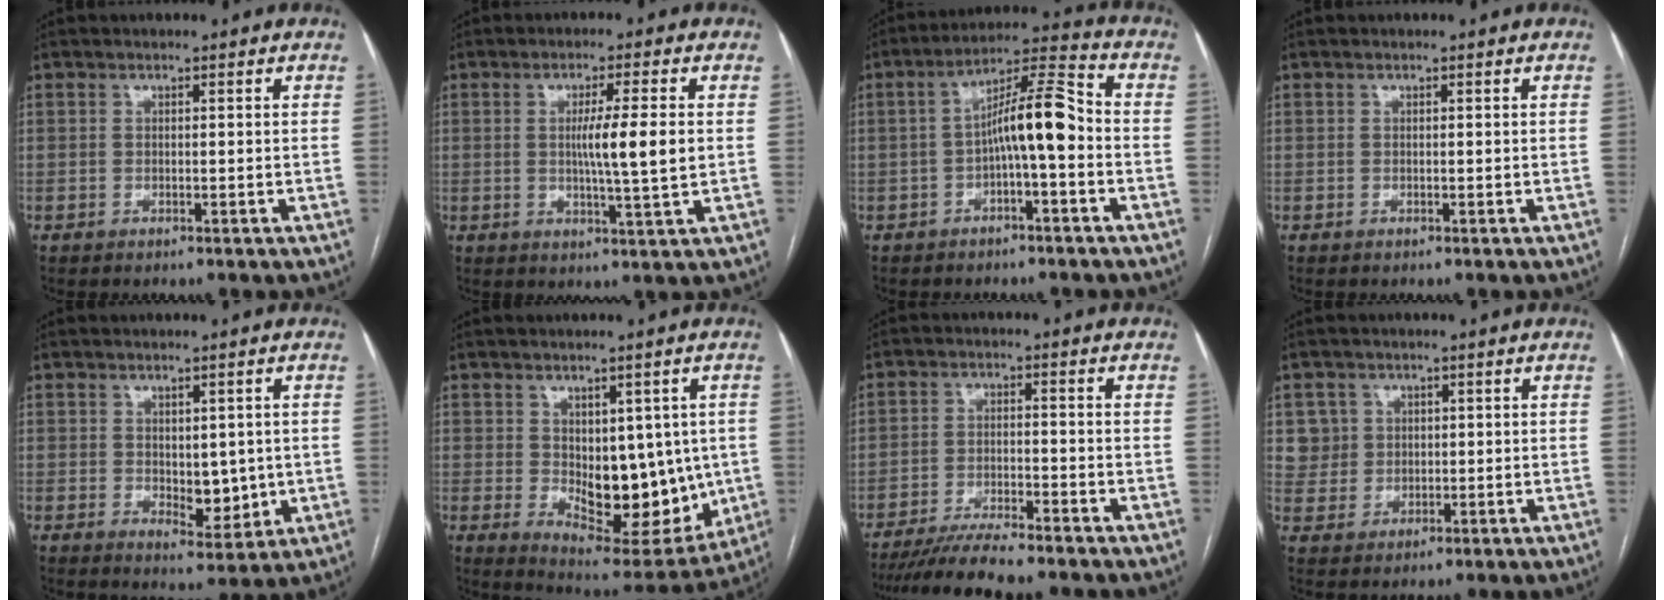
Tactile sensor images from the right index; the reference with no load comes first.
{"total": 7.2, "force": [0.4, -0.6, 7.2], "torque": [-0.117, -0.009, 0.006]}
{"total": 9.2, "force": [-1.5, 1.1, 9.0], "torque": [-0.152, 0.033, -0.028]}
{"total": 0.0}
{"total": 5.6, "force": [0.0, 2.9, 4.8], "torque": [-0.064, -0.006, 0.013]}
{"total": 14.8, "force": [-0.5, 7.6, 12.7], "torque": [-0.168, -0.008, 0.019]}
{"total": 7.6, "force": [-6.8, -0.2, 3.4], "torque": [-0.052, -0.024, -0.117]}
{"total": 4.5, "force": [1.7, 4.2, -0.3], "torque": [0.024, 0.004, 0.035]}